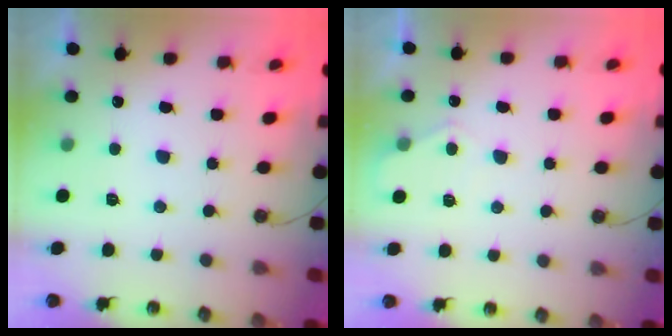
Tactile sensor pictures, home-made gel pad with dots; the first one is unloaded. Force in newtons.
{"total": 4.5, "press": 4.5, "slide": 0.5}